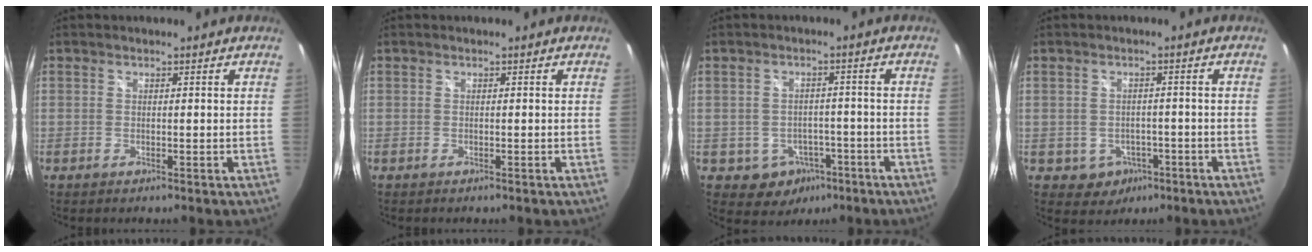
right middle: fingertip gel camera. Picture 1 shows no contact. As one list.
[{"total": 0.0}, {"total": 6.1, "force": [-3.0, 5.1, 1.5], "torque": [-0.036, 0.017, -0.024]}, {"total": 4.6, "force": [-1.8, 4.1, 1.1], "torque": [-0.034, 0.007, -0.013]}]